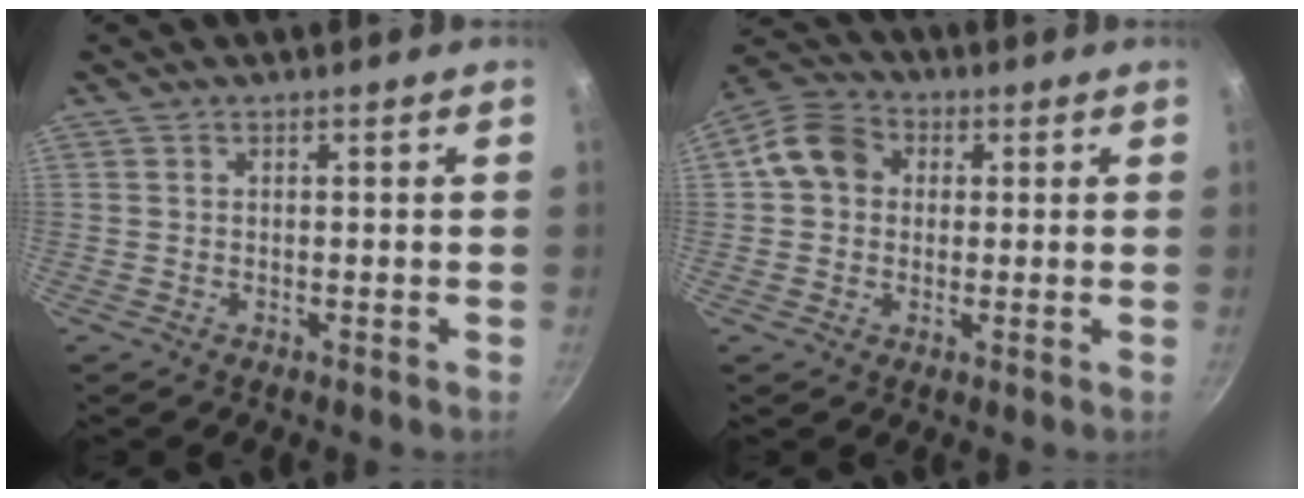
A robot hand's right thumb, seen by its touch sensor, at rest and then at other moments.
{"total": 8.6, "force": [1.1, 7.3, 4.4], "torque": [-0.055, 0.019, 0.001]}